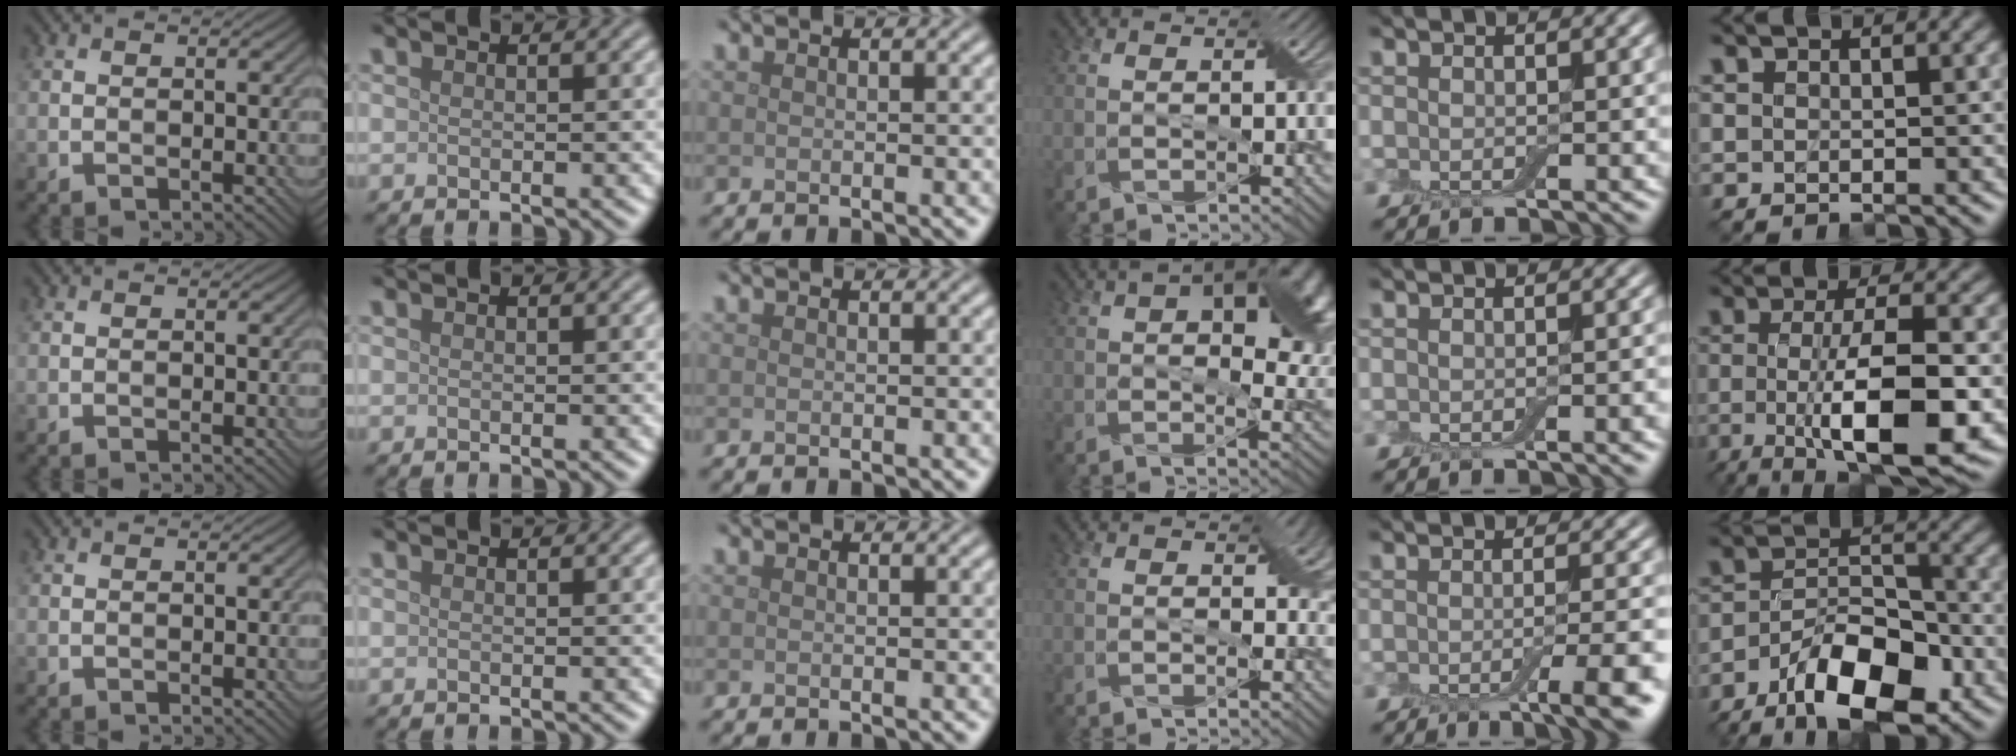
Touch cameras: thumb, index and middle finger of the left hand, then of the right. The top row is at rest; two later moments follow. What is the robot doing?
{"motion": "wrap", "object": "cling film"}